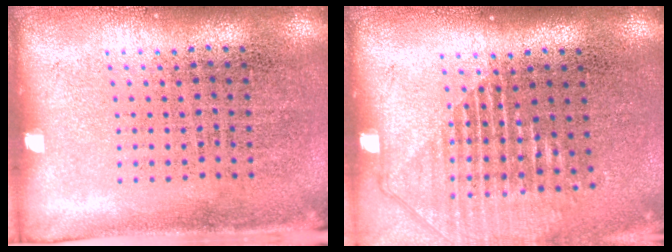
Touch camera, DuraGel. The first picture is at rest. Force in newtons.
{"total": 1.3, "press": 1.2, "slide": 0.6}